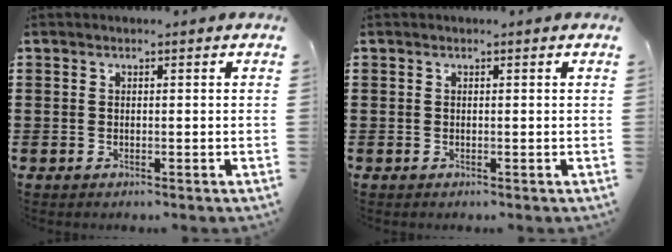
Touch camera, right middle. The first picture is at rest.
{"total": 0.0}